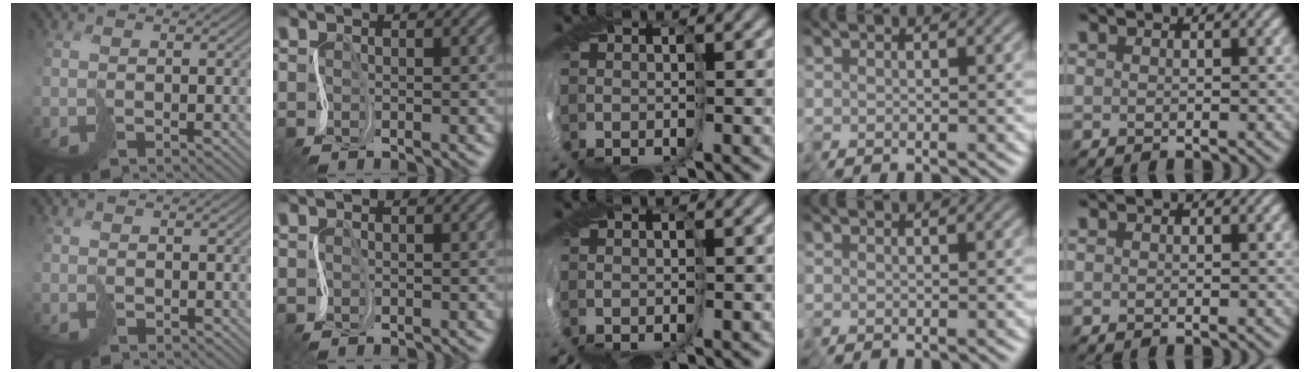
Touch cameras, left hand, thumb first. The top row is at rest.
{"thumb": {"total": 0.8, "force": [0.6, 0.5, 0.1], "torque": [-0.004, -0.002, 0.012]}}